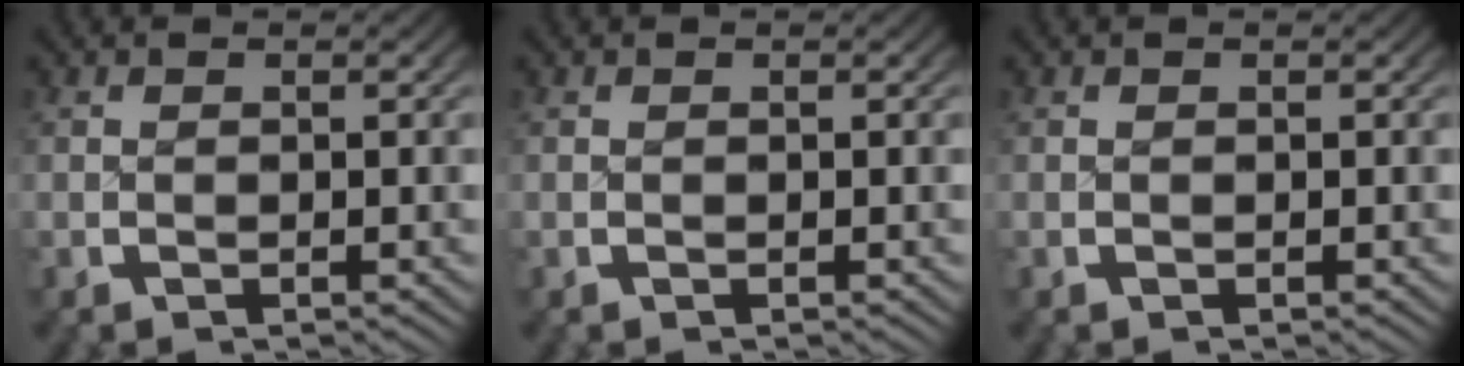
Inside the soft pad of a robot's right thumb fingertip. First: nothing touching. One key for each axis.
{"total": 0.0}
{"total": 0.0}